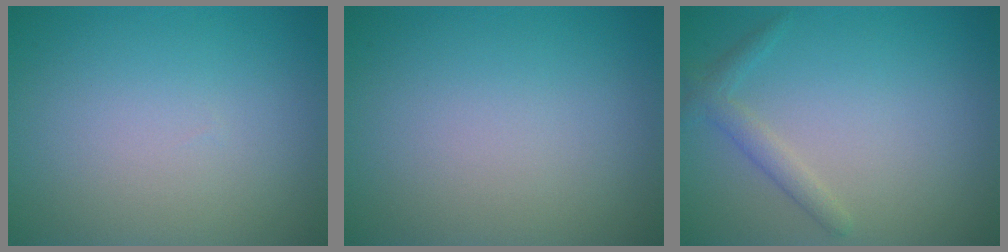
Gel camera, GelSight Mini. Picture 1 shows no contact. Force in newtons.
{"total": 0.0}
{"total": 1.7, "press": 1.7, "slide": 0.0}